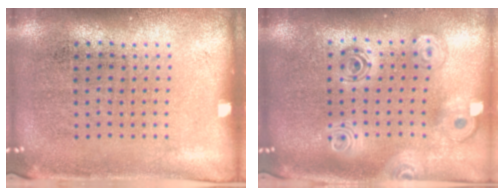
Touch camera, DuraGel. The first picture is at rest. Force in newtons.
{"total": 2.2, "press": 1.8, "slide": 1.3}